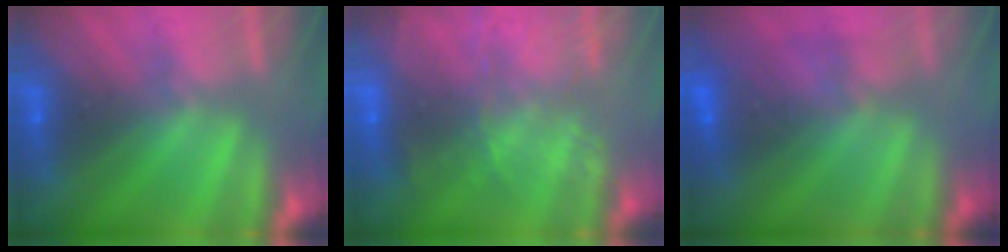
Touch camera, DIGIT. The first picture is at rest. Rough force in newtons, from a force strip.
{"total": 5.9}
{"total": 4.3}